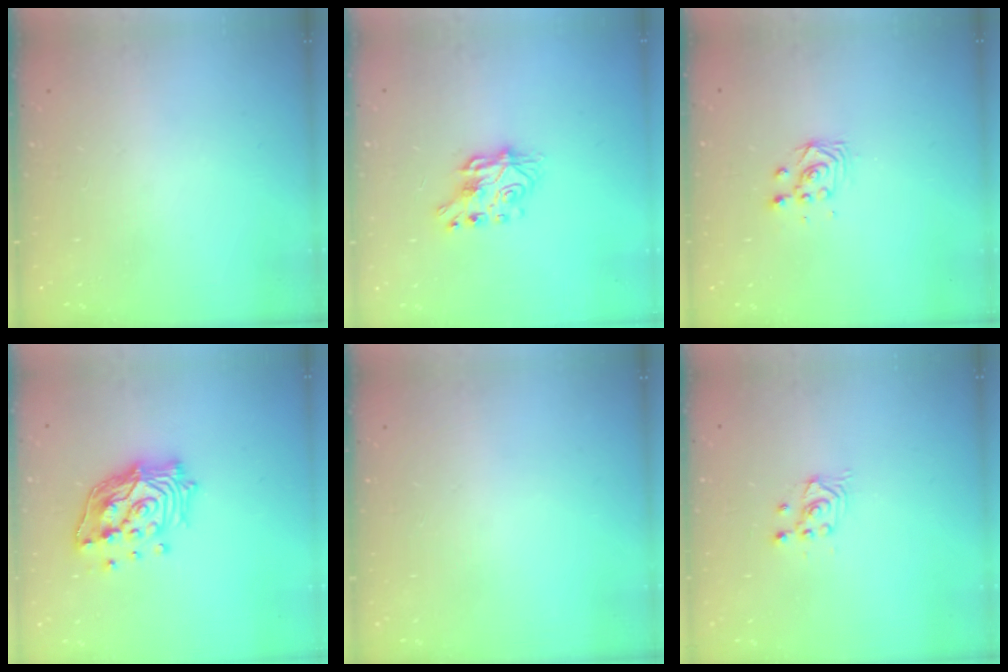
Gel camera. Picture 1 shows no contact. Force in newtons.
{"total": 7.4, "press": 7.3, "slide": 0.8}
{"total": 2.8, "press": 2.8, "slide": 0.3}
{"total": 16.9, "press": 16.7, "slide": 2.7}
{"total": 0.0}
{"total": 2.6, "press": 2.6, "slide": 0.1}